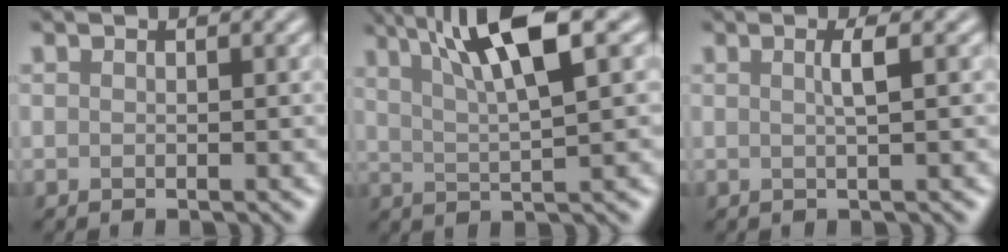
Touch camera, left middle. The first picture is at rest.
{"total": 7.2, "force": [3.3, 1.3, 6.2], "torque": [-0.107, 0.016, 0.066]}
{"total": 1.4, "force": [-0.1, 0.2, 1.4], "torque": [-0.026, 0.006, 0.000]}